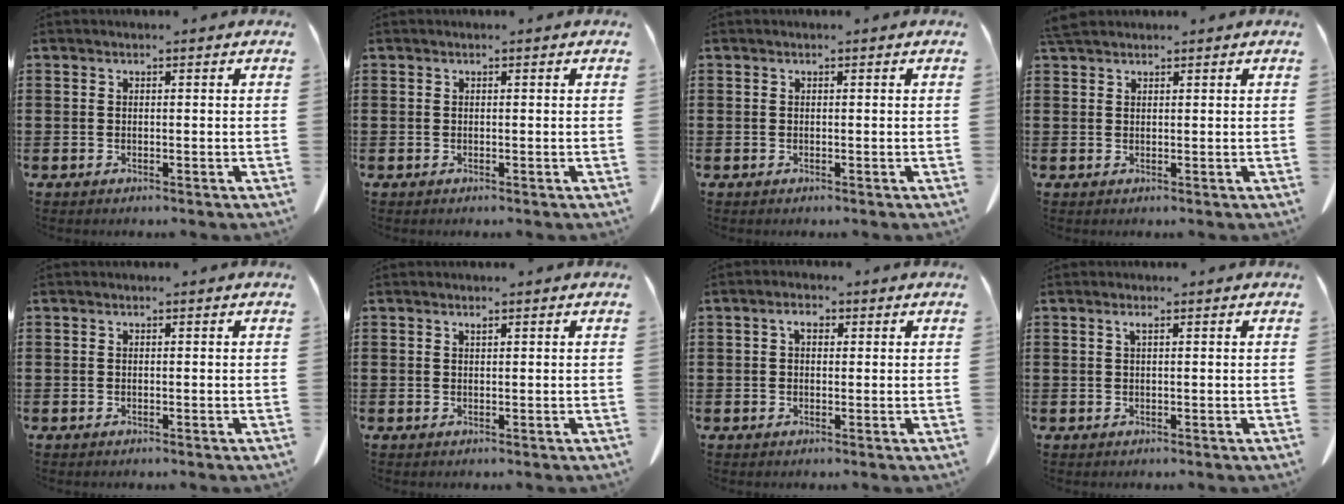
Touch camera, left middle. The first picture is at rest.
{"total": 0.0}
{"total": 0.0}
{"total": 2.2, "force": [1.9, 0.7, 0.9], "torque": [-0.024, 0.002, 0.038]}
{"total": 0.0}
{"total": 0.6, "force": [0.4, 0.1, 0.4], "torque": [-0.010, -0.003, 0.010]}
{"total": 2.2, "force": [0.7, 1.2, 1.7], "torque": [-0.038, 0.008, 0.012]}
{"total": 1.0, "force": [0.5, 0.1, 0.9], "torque": [-0.020, 0.001, 0.009]}